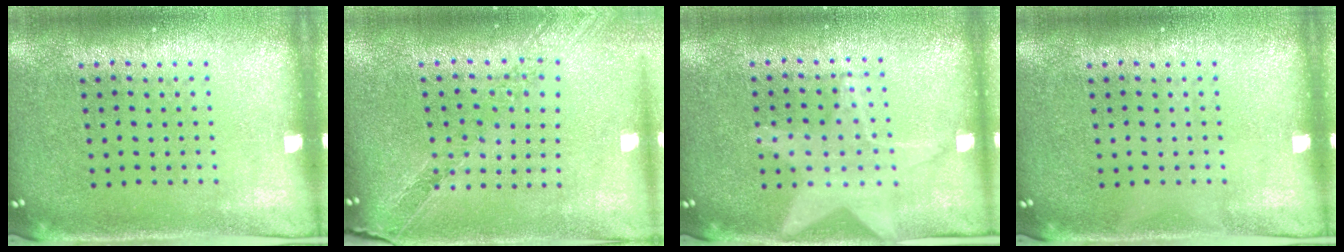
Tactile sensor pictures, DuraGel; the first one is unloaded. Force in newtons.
{"total": 1.1, "press": 1.1, "slide": 0.2}
{"total": 1.0, "press": 1.0, "slide": 0.1}
{"total": 0.0}